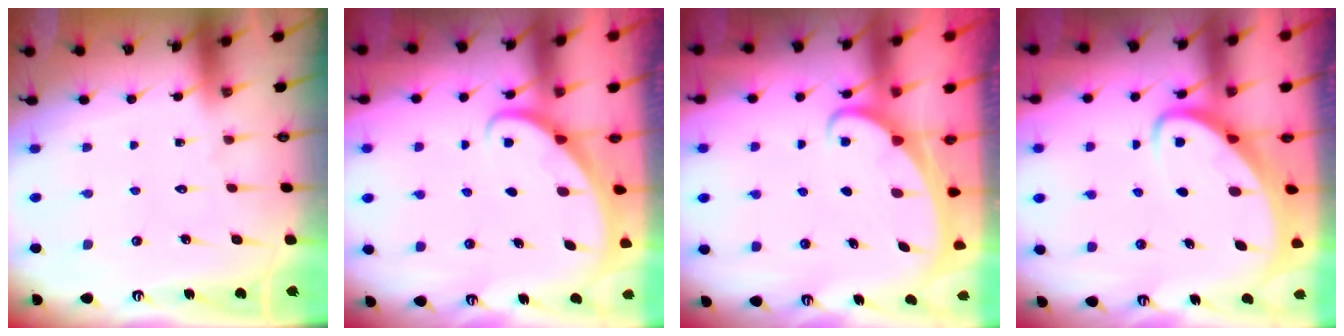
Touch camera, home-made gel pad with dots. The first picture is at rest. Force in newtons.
{"total": 2.3, "press": 2.3, "slide": 0.1}
{"total": 1.9, "press": 1.9, "slide": 0.3}
{"total": 3.6, "press": 3.6, "slide": 0.5}